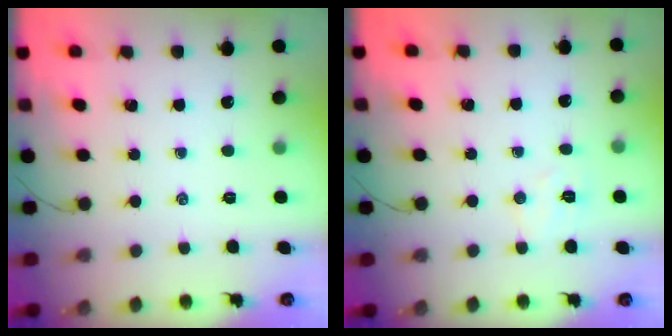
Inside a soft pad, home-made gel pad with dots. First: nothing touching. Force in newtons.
{"total": 4.3, "press": 4.2, "slide": 0.8}